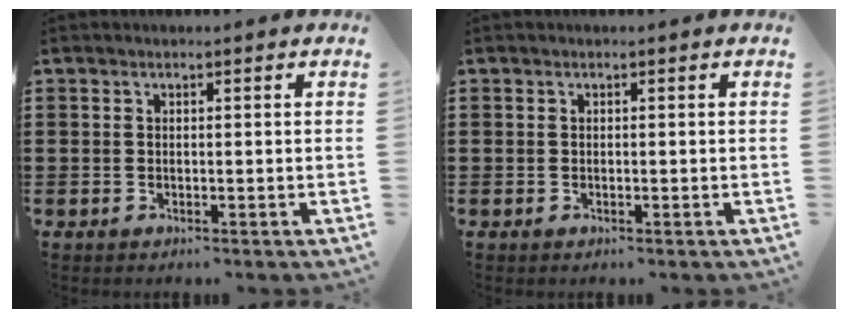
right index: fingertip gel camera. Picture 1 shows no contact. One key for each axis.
{"total": 0.0}